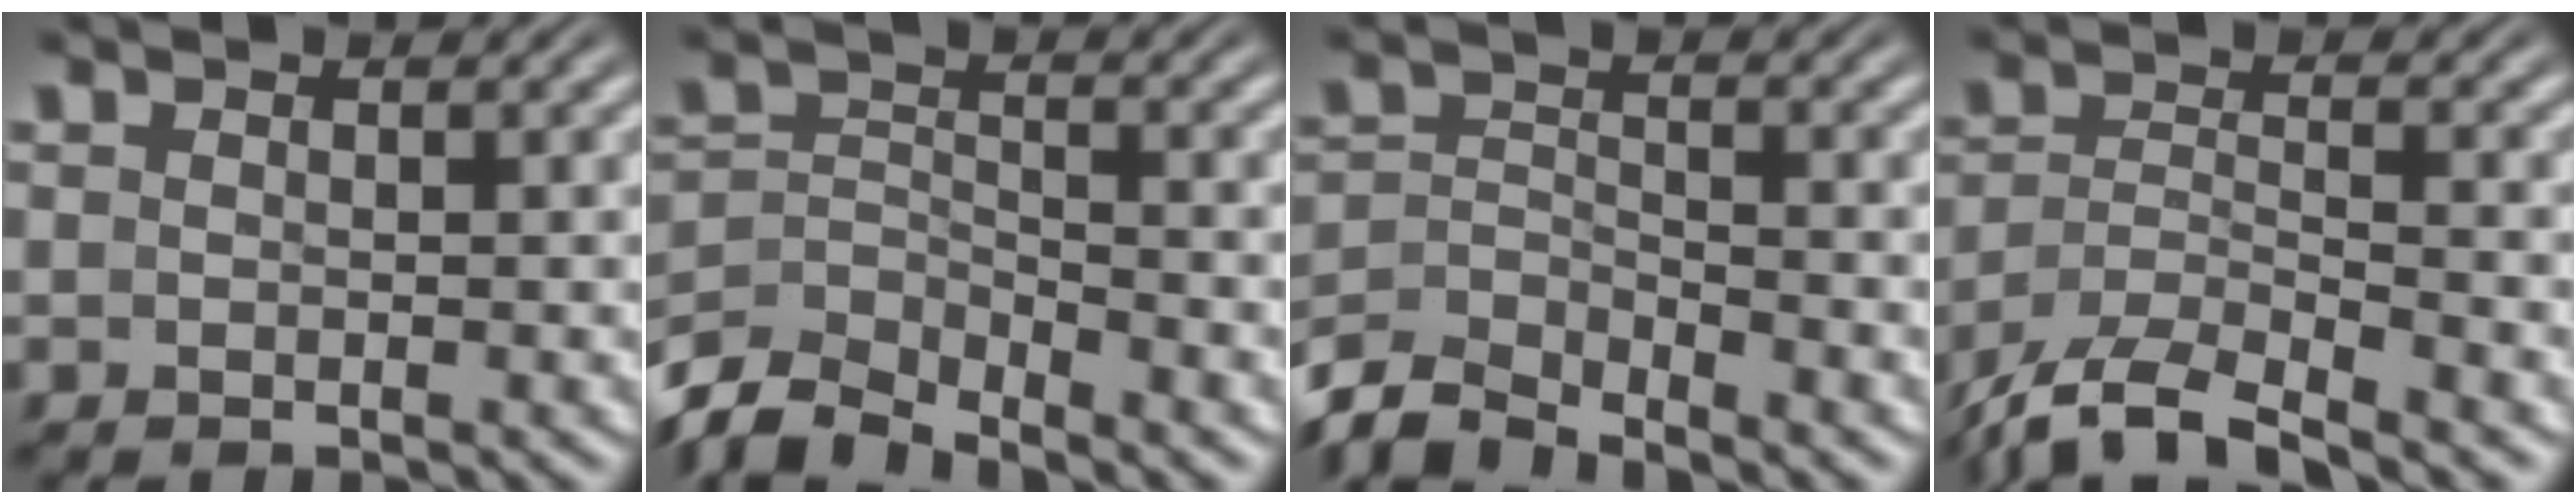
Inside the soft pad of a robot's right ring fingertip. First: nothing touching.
{"total": 6.3, "force": [-4.4, 3.7, 2.7], "torque": [-0.072, -0.041, -0.060]}
{"total": 5.6, "force": [-4.2, 2.9, 2.3], "torque": [-0.058, -0.031, -0.062]}
{"total": 8.3, "force": [-5.9, 4.6, 3.7], "torque": [-0.080, -0.026, -0.091]}